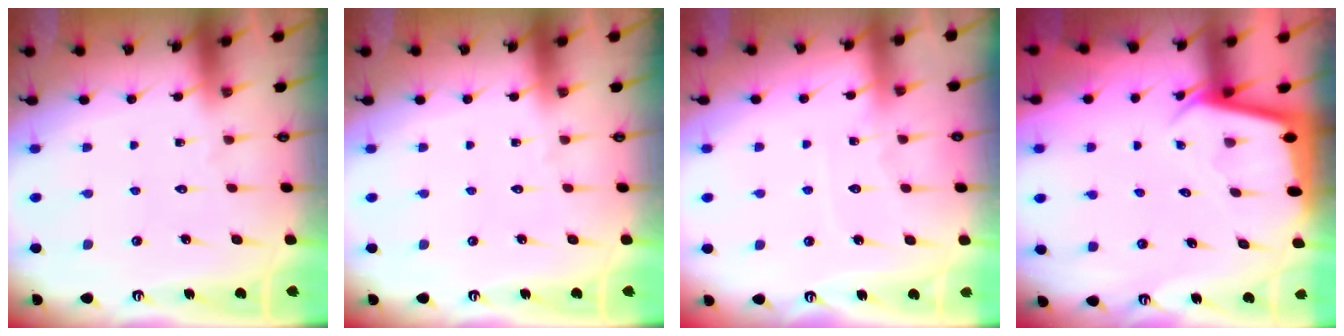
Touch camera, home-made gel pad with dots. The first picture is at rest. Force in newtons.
{"total": 0.0}
{"total": 5.7, "press": 5.7, "slide": 0.8}
{"total": 2.3, "press": 2.3, "slide": 0.1}